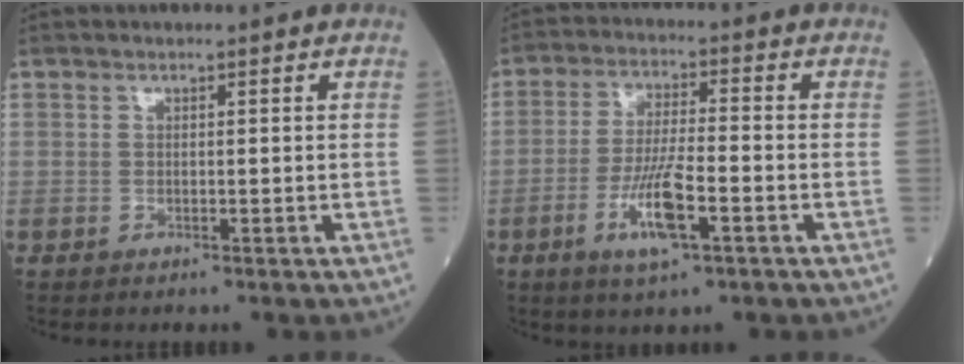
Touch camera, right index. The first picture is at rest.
{"total": 8.5, "force": [-3.4, 1.3, 7.7], "torque": [-0.151, -0.008, -0.061]}